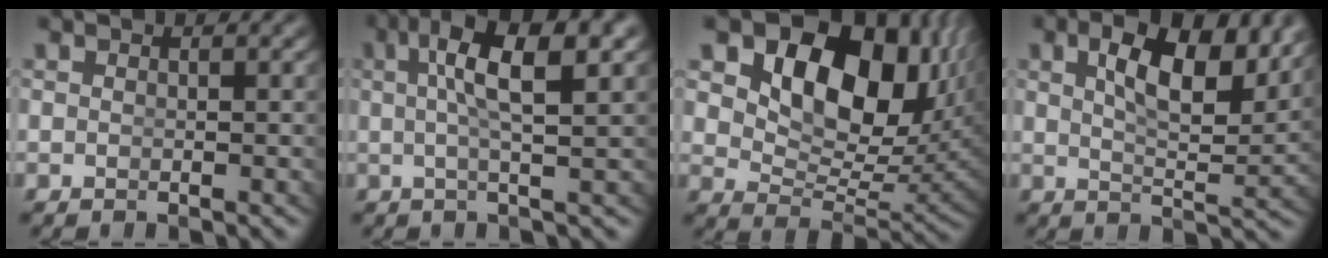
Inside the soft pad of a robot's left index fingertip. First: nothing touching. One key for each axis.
{"total": 7.3, "fx": 2.6, "fy": 1.5, "fz": 6.6, "tx": -0.111, "ty": 0.015, "tz": 0.039}
{"total": 15.5, "fx": 5.1, "fy": 9.3, "fz": 11.3, "tx": -0.184, "ty": 0.001, "tz": 0.076}
{"total": 7.4, "fx": 3.7, "fy": 2.1, "fz": 6.1, "tx": -0.090, "ty": 0.004, "tz": 0.057}